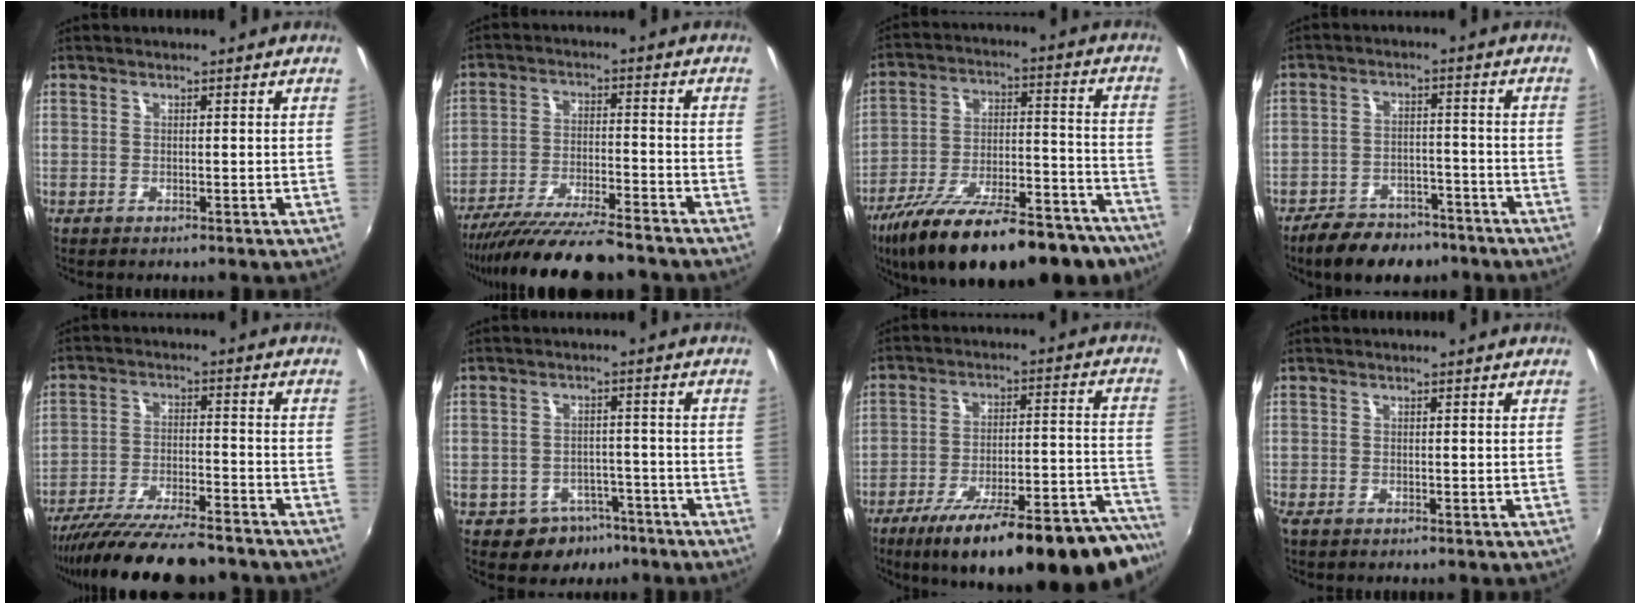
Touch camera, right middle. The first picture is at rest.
{"total": 15.6, "force": [-13.6, 1.5, 7.5], "torque": [-0.156, -0.037, -0.224]}
{"total": 30.0, "force": [-22.4, 10.6, 16.8], "torque": [-0.280, -0.026, -0.315]}
{"total": 10.9, "force": [-8.5, 5.3, 4.4], "torque": [-0.106, 0.007, -0.123]}
{"total": 17.4, "force": [-15.0, 3.0, 8.4], "torque": [-0.168, -0.040, -0.239]}
{"total": 6.6, "force": [-4.3, 4.9, 1.4], "torque": [-0.032, 0.019, -0.046]}
{"total": 28.7, "force": [-23.3, 4.9, 16.0], "torque": [-0.214, -0.034, -0.325]}
{"total": 0.7, "force": [-0.6, 0.3, 0.3], "torque": [-0.007, -0.004, -0.013]}